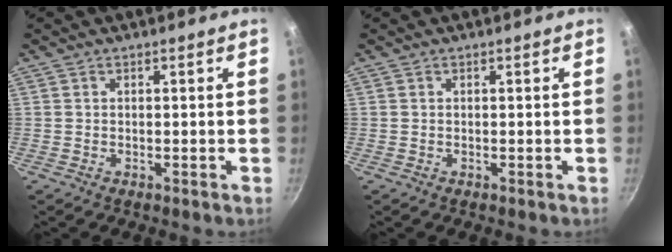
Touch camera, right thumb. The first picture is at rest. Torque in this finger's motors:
{"motor_torque": [-0.10, 0.10, 0.39, 0.39, 0.00]}